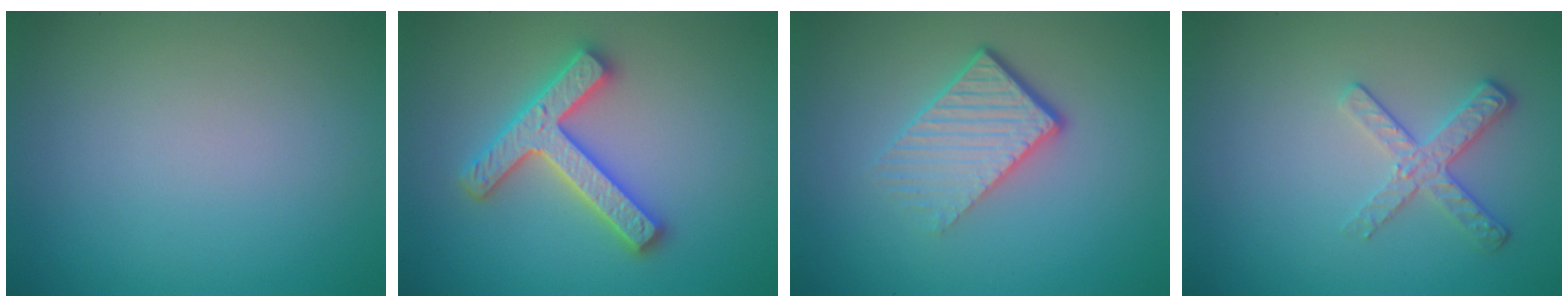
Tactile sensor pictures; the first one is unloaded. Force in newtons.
{"total": 4.0, "press": 3.9, "slide": 0.9}
{"total": 4.7, "press": 2.9, "slide": 3.8}
{"total": 2.6, "press": 2.2, "slide": 1.4}